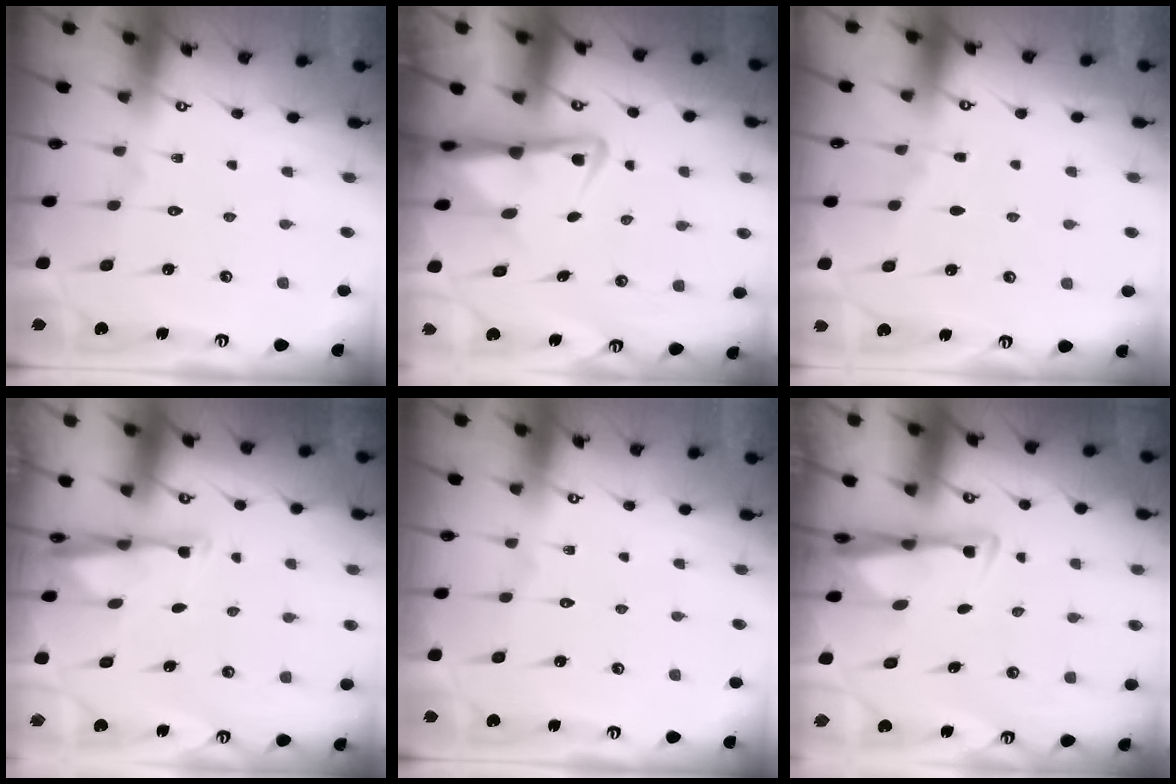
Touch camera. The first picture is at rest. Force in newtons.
{"total": 4.8, "press": 4.7, "slide": 1.0}
{"total": 1.6, "press": 1.6, "slide": 0.3}
{"total": 2.9, "press": 2.9, "slide": 0.6}
{"total": 0.0}
{"total": 2.9, "press": 2.8, "slide": 0.9}